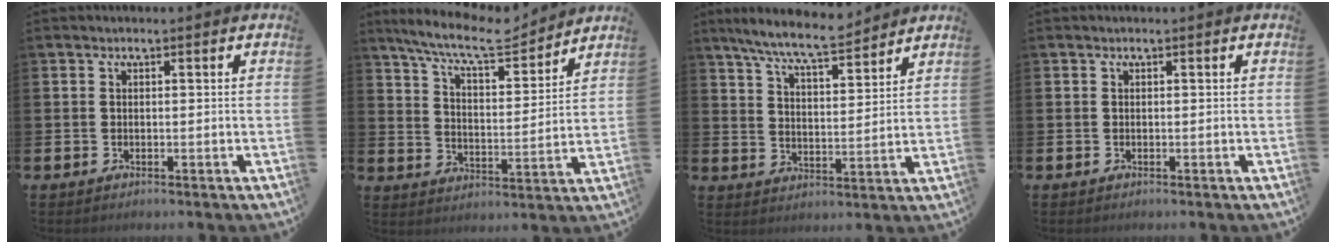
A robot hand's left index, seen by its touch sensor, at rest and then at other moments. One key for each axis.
{"total": 9.4, "fx": 8.5, "fy": 1.7, "fz": 3.7, "tx": -0.089, "ty": -0.050, "tz": 0.146}
{"total": 8.1, "fx": 7.5, "fy": 0.6, "fz": 2.9, "tx": -0.081, "ty": -0.036, "tz": 0.136}
{"total": 0.0}